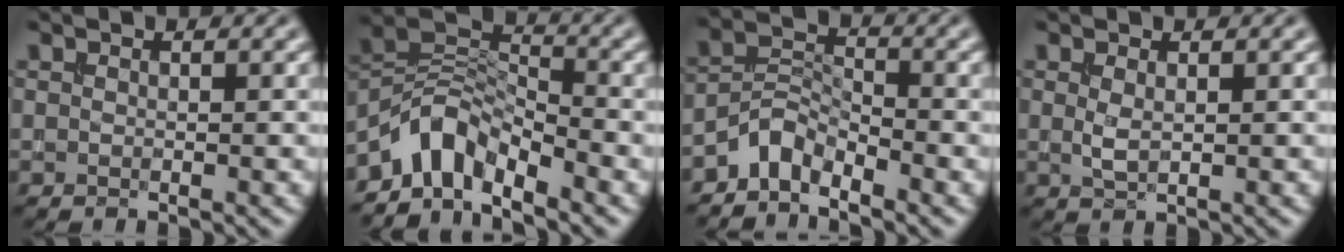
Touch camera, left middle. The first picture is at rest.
{"total": 5.0, "force": [-4.1, 2.2, 2.0], "torque": [-0.030, 0.006, -0.091]}
{"total": 3.1, "force": [-2.7, 1.2, 1.0], "torque": [-0.020, 0.013, -0.064]}
{"total": 1.3, "force": [0.2, 0.5, 1.1], "torque": [-0.029, -0.001, 0.008]}